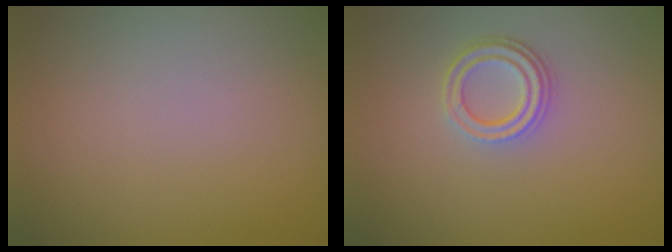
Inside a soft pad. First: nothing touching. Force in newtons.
{"total": 2.8, "press": 2.3, "slide": 1.6}